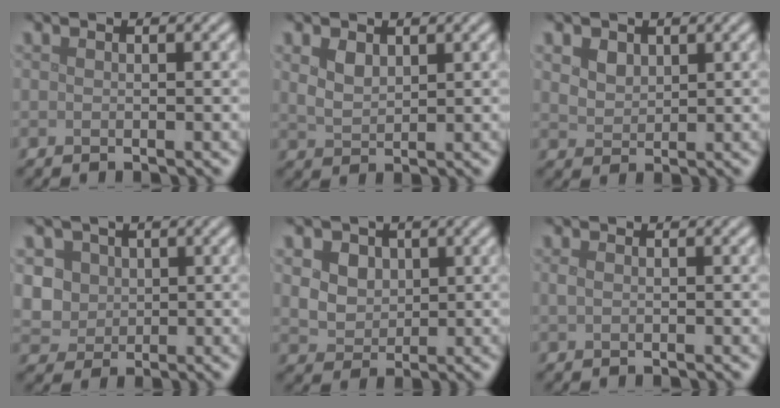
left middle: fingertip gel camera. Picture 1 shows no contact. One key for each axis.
{"total": 2.0, "fx": 1.1, "fy": 1.2, "fz": 1.1, "tx": -0.027, "ty": -0.003, "tz": 0.027}
{"total": 2.5, "fx": 1.5, "fy": 1.7, "fz": 1.2, "tx": -0.028, "ty": 0.002, "tz": 0.031}
{"total": 5.3, "fx": 1.4, "fy": 4.6, "fz": 2.1, "tx": -0.048, "ty": 0.014, "tz": 0.023}
{"total": 7.9, "fx": 3.4, "fy": 5.9, "fz": 3.9, "tx": -0.076, "ty": 0.027, "tz": 0.039}
{"total": 0.6, "fx": 0.1, "fy": 0.4, "fz": 0.5, "tx": -0.013, "ty": 0.000, "tz": 0.001}